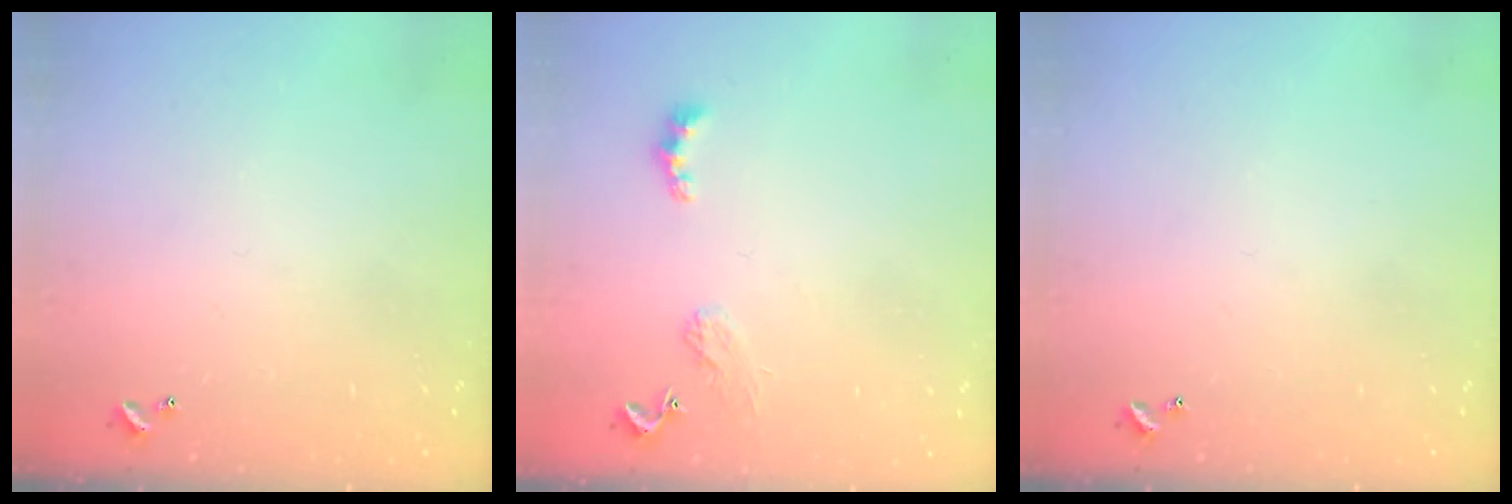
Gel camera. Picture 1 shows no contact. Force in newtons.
{"total": 2.4, "press": 2.3, "slide": 0.5}
{"total": 0.0}